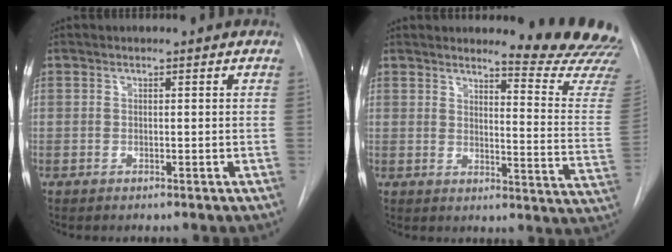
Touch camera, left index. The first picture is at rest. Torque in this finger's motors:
{"motor_torque": [0.14, -0.28, 0.18, 0.04]}